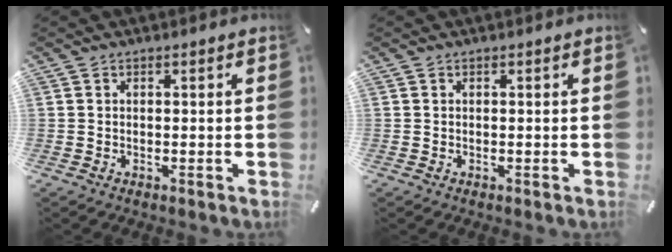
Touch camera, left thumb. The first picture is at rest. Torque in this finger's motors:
{"motor_torque": [-0.01, 0.00, -0.01, 0.02, 0.00]}